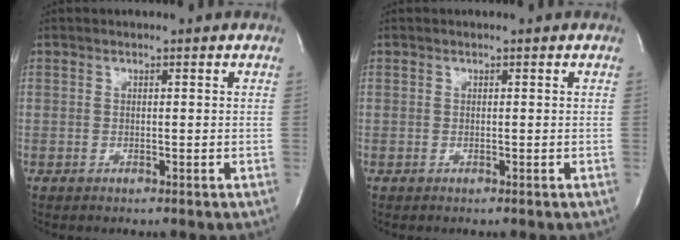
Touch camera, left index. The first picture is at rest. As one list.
[{"total": 0.0}]